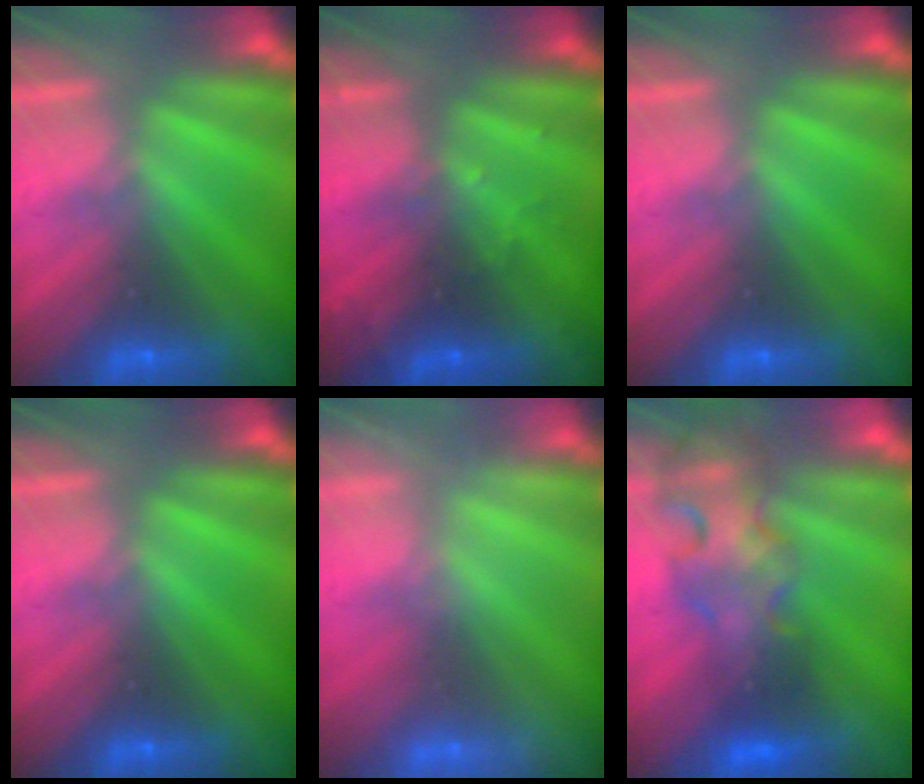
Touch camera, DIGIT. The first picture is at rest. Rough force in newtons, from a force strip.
{"total": 2.9}
{"total": 0.0}
{"total": 0.0}
{"total": 2.5}
{"total": 4.7}